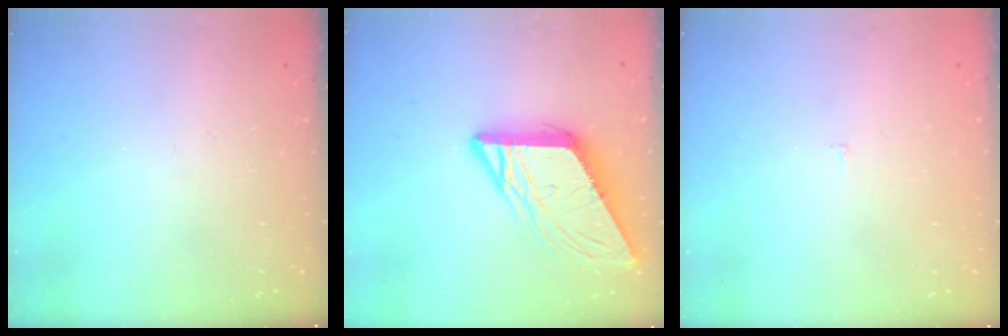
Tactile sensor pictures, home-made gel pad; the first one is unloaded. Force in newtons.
{"total": 10.6, "press": 10.5, "slide": 1.1}
{"total": 2.2, "press": 2.2, "slide": 0.2}